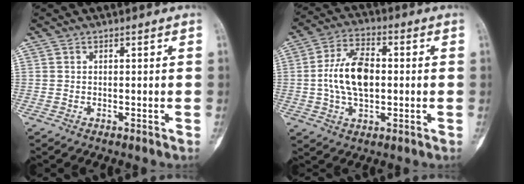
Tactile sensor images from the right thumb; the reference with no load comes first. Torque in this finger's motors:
{"motor_torque": [0.83, 0.92, 0.33, -0.23, 0.12]}